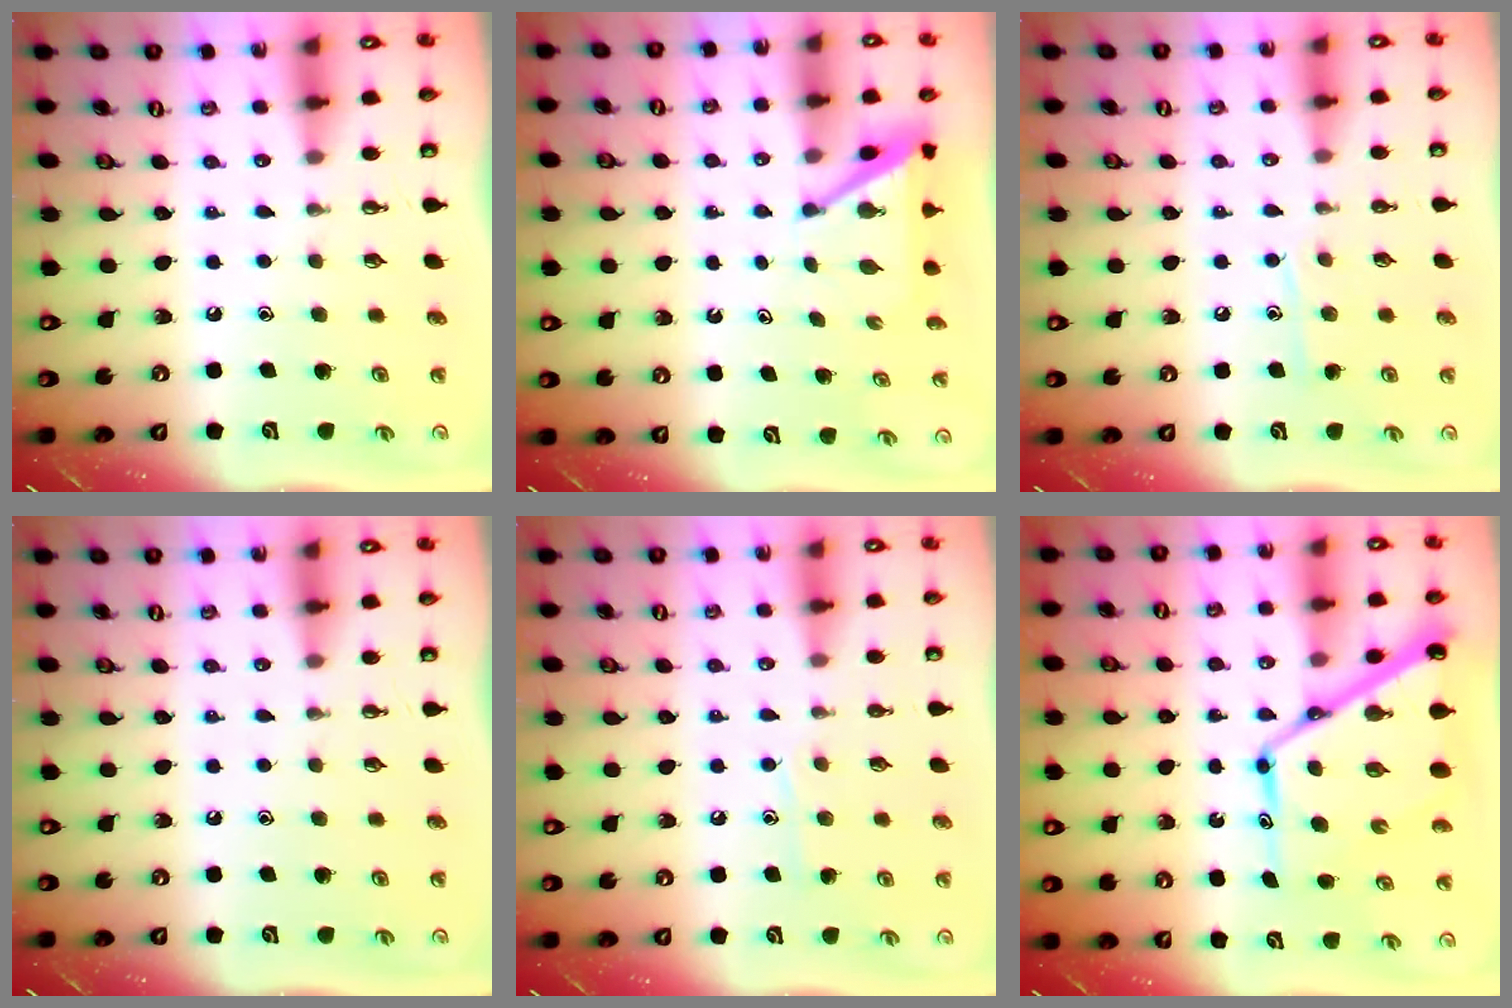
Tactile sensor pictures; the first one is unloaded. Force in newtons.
{"total": 6.3, "press": 6.3, "slide": 0.2}
{"total": 6.9, "press": 6.8, "slide": 0.8}
{"total": 0.0}
{"total": 6.6, "press": 6.5, "slide": 0.7}
{"total": 16.5, "press": 16.4, "slide": 1.5}